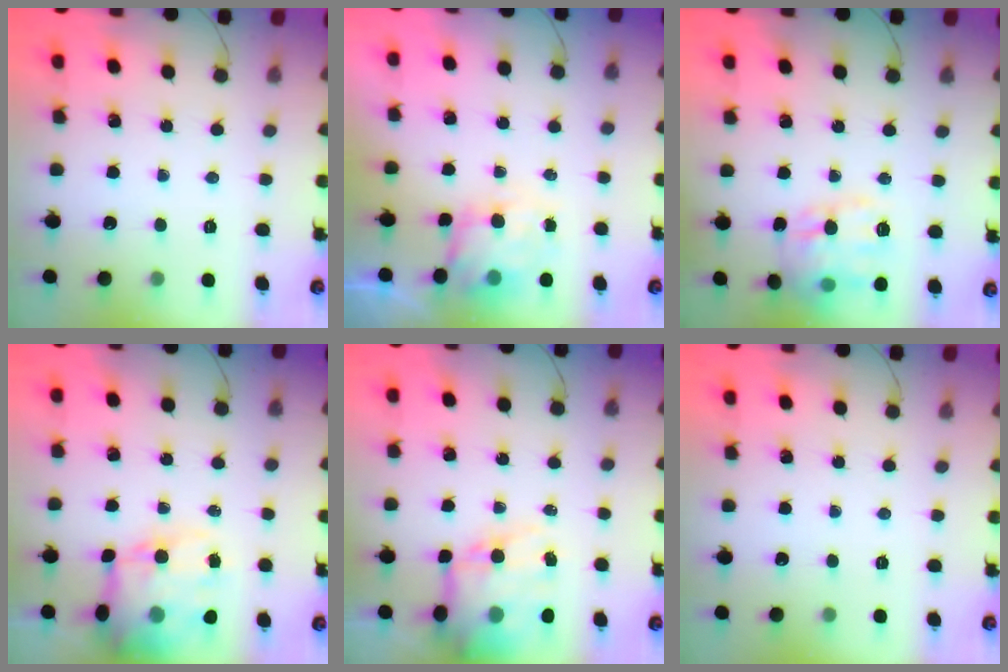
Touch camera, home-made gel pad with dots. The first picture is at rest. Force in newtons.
{"total": 5.2, "press": 5.0, "slide": 1.3}
{"total": 13.8, "press": 13.7, "slide": 1.2}
{"total": 16.0, "press": 15.5, "slide": 4.0}
{"total": 15.6, "press": 15.1, "slide": 3.8}
{"total": 0.0}